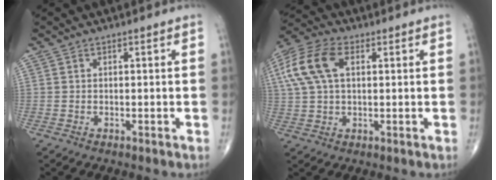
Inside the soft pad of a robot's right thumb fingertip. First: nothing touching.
{"total": 12.1, "force": [3.3, 6.9, 9.4], "torque": [-0.210, 0.023, 0.062]}